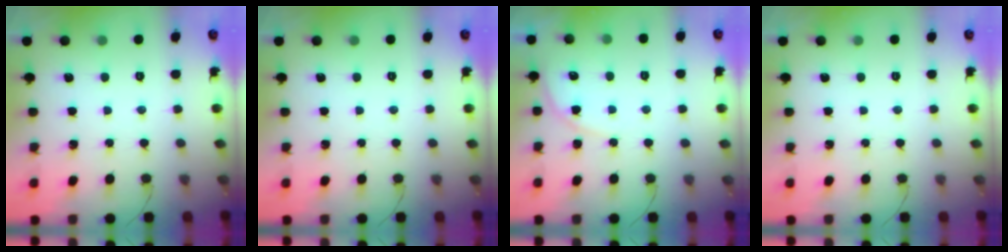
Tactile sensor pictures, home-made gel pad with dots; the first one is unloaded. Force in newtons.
{"total": 0.0}
{"total": 5.4, "press": 5.4, "slide": 0.6}
{"total": 0.0}